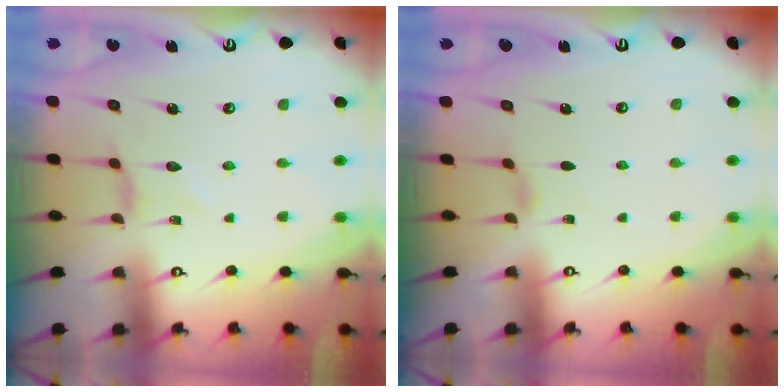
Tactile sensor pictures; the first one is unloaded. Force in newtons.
{"total": 1.0, "press": 0.9, "slide": 0.4}